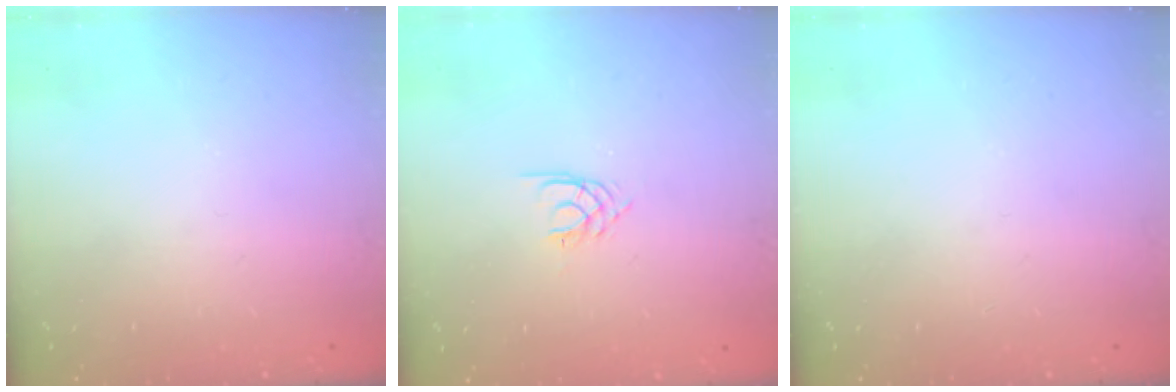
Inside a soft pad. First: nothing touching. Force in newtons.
{"total": 2.1, "press": 2.0, "slide": 0.3}
{"total": 0.0}